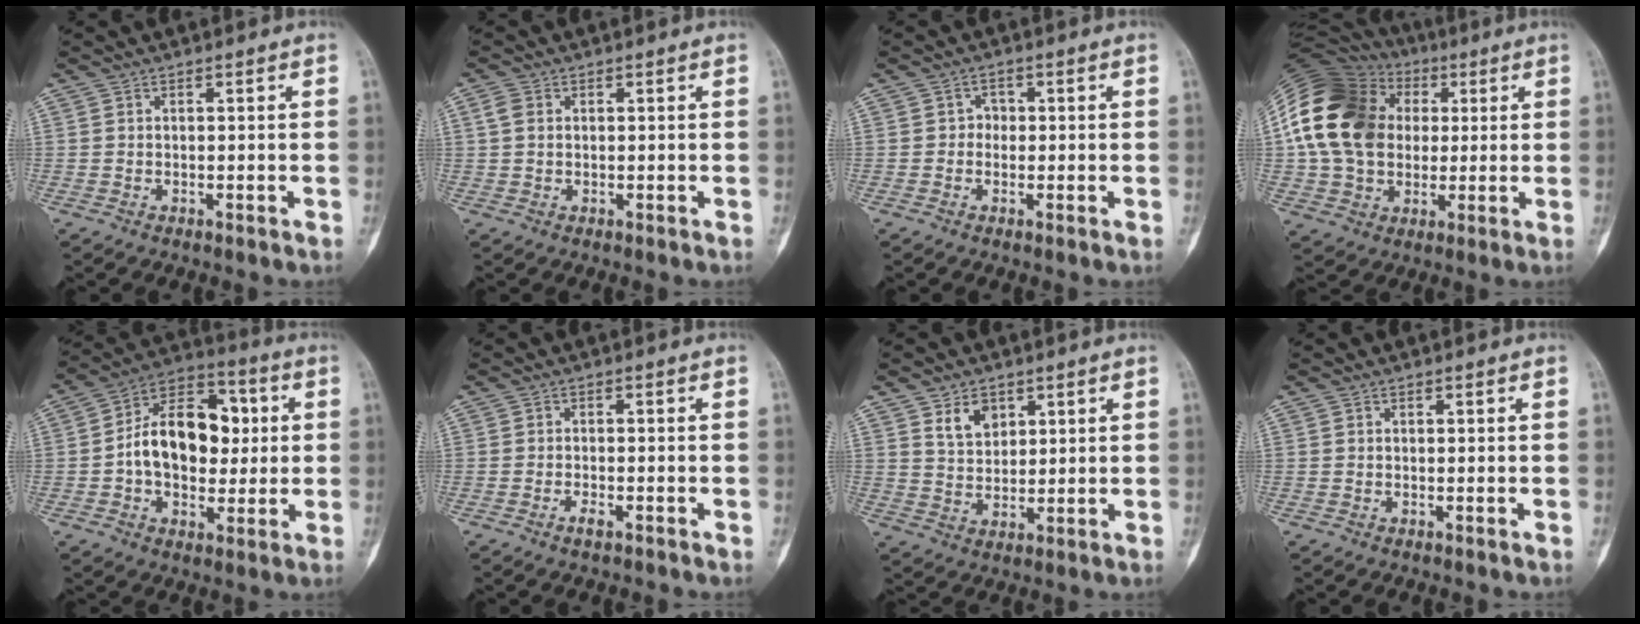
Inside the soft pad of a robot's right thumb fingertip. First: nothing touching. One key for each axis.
{"total": 2.5, "fx": 0.5, "fy": 2.0, "fz": 1.5, "tx": -0.031, "ty": 0.005, "tz": 0.009}
{"total": 2.1, "fx": -0.2, "fy": 1.9, "fz": 0.8, "tx": 0.011, "ty": 0.009, "tz": -0.010}
{"total": 23.4, "fx": 2.9, "fy": 18.1, "fz": 14.6, "tx": -0.279, "ty": 0.029, "tz": 0.055}
{"total": 17.1, "fx": 0.5, "fy": 11.6, "fz": 12.5, "tx": -0.154, "ty": 0.032, "tz": 0.003}
{"total": 1.9, "fx": -1.3, "fy": 0.8, "fz": 1.2, "tx": -0.020, "ty": 0.006, "tz": -0.025}
{"total": 5.6, "fx": 3.0, "fy": 3.9, "fz": 2.8, "tx": -0.021, "ty": -0.022, "tz": 0.058}
{"total": 0.0}